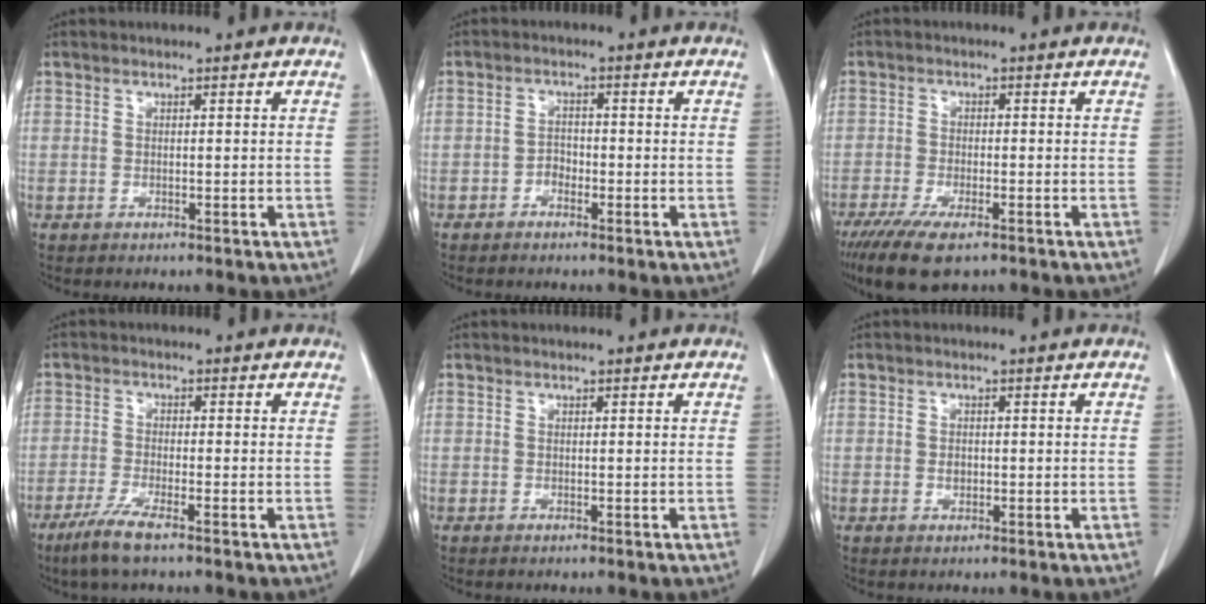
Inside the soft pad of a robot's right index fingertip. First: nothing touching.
{"total": 1.8, "force": [-1.1, 1.1, 0.9], "torque": [-0.009, 0.008, -0.020]}
{"total": 7.9, "force": [-5.3, 2.6, 5.2], "torque": [-0.089, -0.016, -0.090]}
{"total": 4.9, "force": [-3.3, 0.2, 3.6], "torque": [-0.078, -0.013, -0.067]}
{"total": 0.0}
{"total": 1.1, "force": [-0.2, 0.7, 0.8], "torque": [-0.016, 0.002, -0.001]}